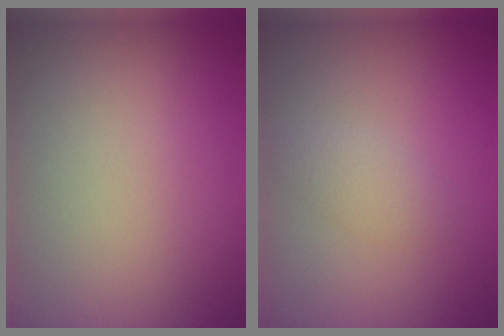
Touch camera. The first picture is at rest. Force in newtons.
{"total": 1.5, "press": 1.5, "slide": 0.0}